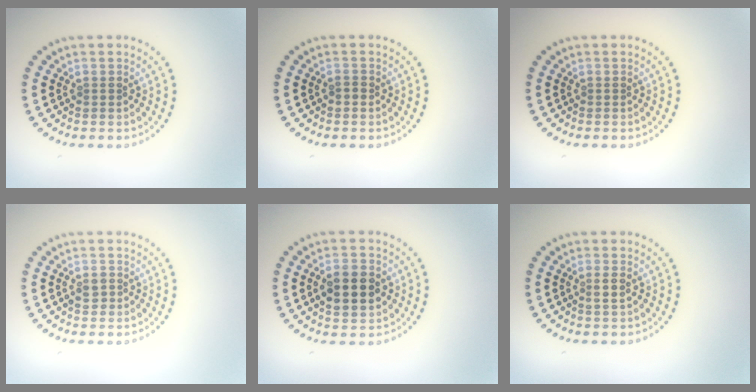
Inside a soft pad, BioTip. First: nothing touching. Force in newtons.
{"total": 0.7, "press": 0.7, "slide": 0.3}
{"total": 0.0}
{"total": 1.4, "press": 1.3, "slide": 0.4}
{"total": 4.4, "press": 4.4, "slide": 0.2}
{"total": 1.2, "press": 1.0, "slide": 0.5}